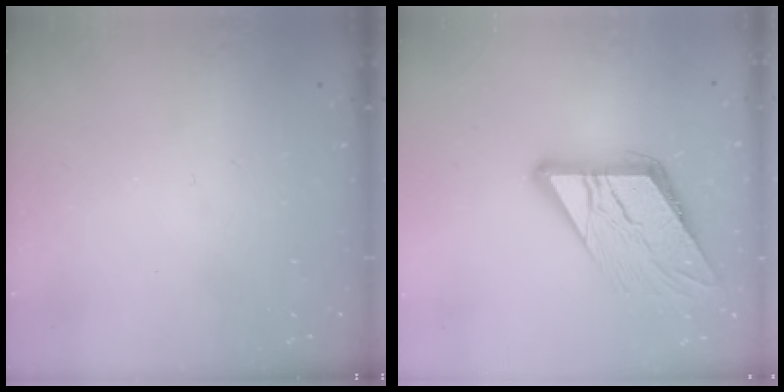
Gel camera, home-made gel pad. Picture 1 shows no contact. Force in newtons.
{"total": 16.2, "press": 16.1, "slide": 1.8}